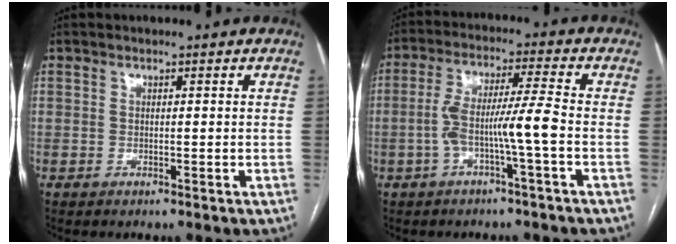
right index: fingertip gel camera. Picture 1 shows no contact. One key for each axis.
{"total": 7.7, "fx": -2.1, "fy": -0.5, "fz": 7.4, "tx": -0.143, "ty": 0.020, "tz": -0.036}